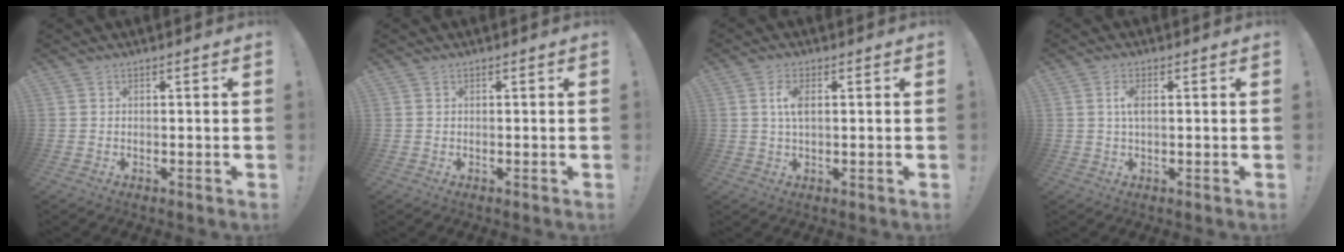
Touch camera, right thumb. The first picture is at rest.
{"total": 0.0}
{"total": 4.5, "force": [0.8, 1.9, 4.0], "torque": [-0.071, -0.003, 0.008]}
{"total": 3.5, "force": [0.4, 1.4, 3.2], "torque": [-0.049, 0.000, 0.002]}